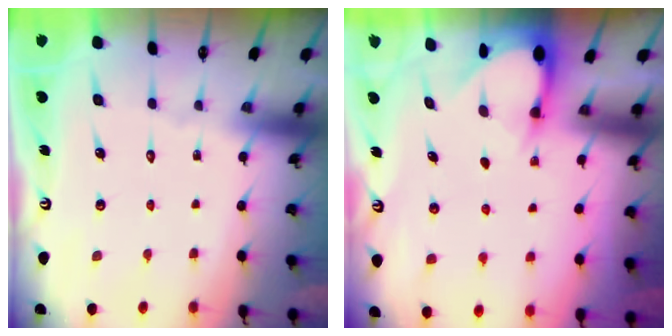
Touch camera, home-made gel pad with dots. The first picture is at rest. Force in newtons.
{"total": 3.1, "press": 3.1, "slide": 0.2}